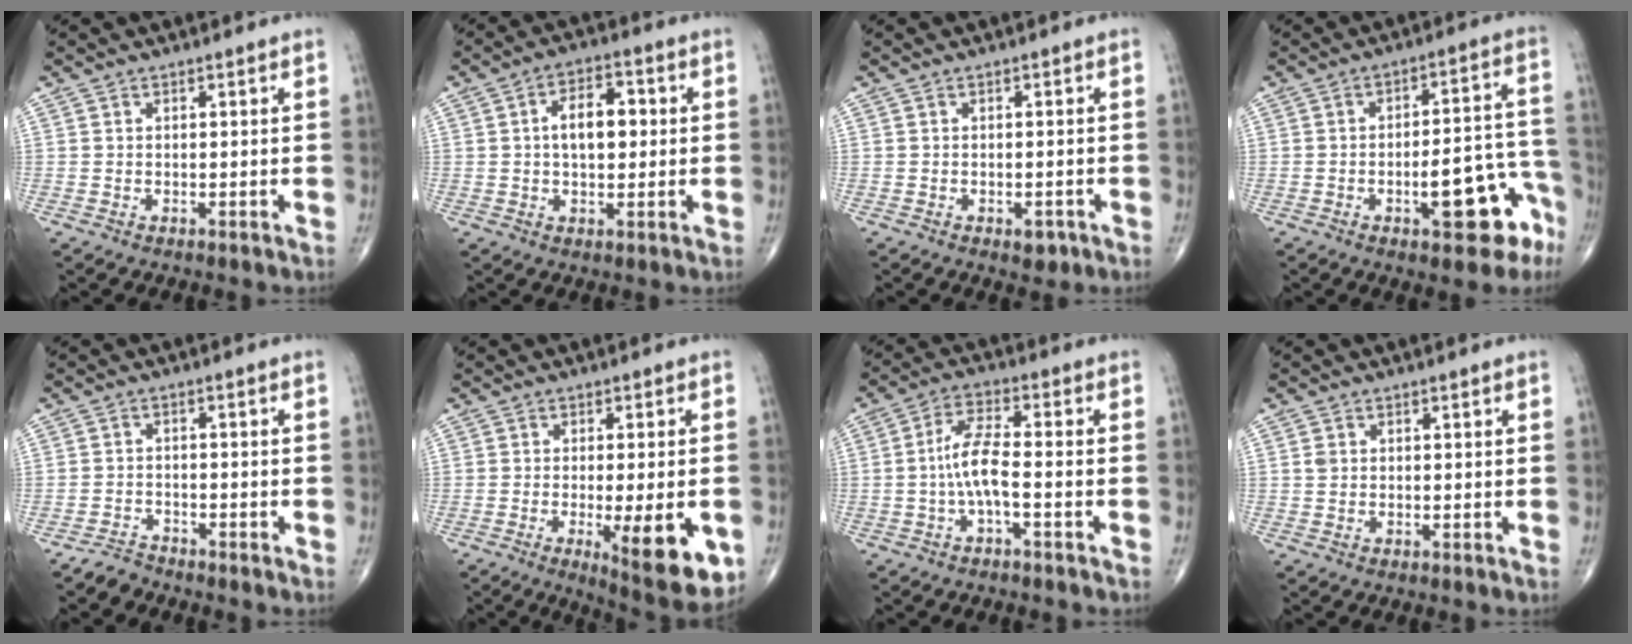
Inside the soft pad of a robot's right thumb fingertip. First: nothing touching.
{"total": 8.1, "force": [0.8, 4.5, 6.7], "torque": [-0.096, 0.015, 0.009]}
{"total": 2.3, "force": [-1.1, 1.4, 1.5], "torque": [-0.008, 0.002, -0.010]}
{"total": 13.9, "force": [-6.4, 5.1, 11.3], "torque": [-0.110, 0.056, -0.078]}
{"total": 2.4, "force": [-2.3, 0.5, -0.5], "torque": [0.015, -0.001, -0.046]}
{"total": 13.6, "force": [-4.0, 3.8, 12.5], "torque": [-0.148, -0.013, -0.042]}
{"total": 6.8, "force": [-1.5, 1.7, 6.4], "torque": [-0.138, 0.025, -0.033]}
{"total": 1.3, "force": [0.3, 1.0, 0.7], "torque": [-0.012, 0.002, 0.008]}